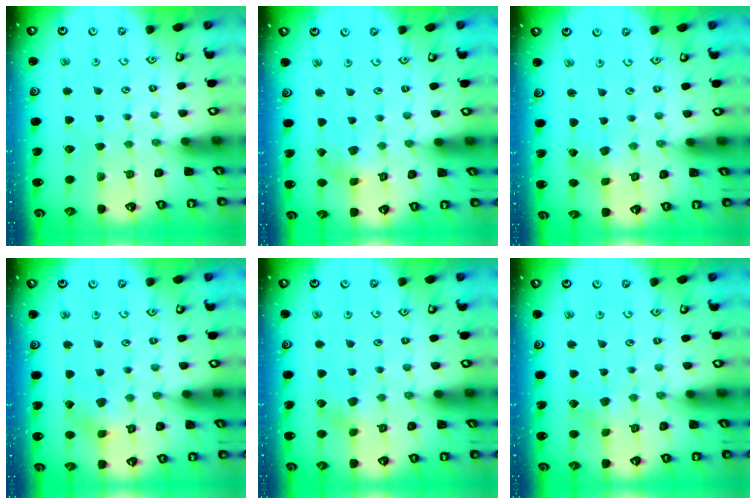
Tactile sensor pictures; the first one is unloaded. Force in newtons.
{"total": 2.7, "press": 2.7, "slide": 0.3}
{"total": 0.9, "press": 0.9, "slide": 0.2}
{"total": 2.3, "press": 2.3, "slide": 0.1}
{"total": 3.8, "press": 3.8, "slide": 0.4}
{"total": 2.6, "press": 2.6, "slide": 0.2}